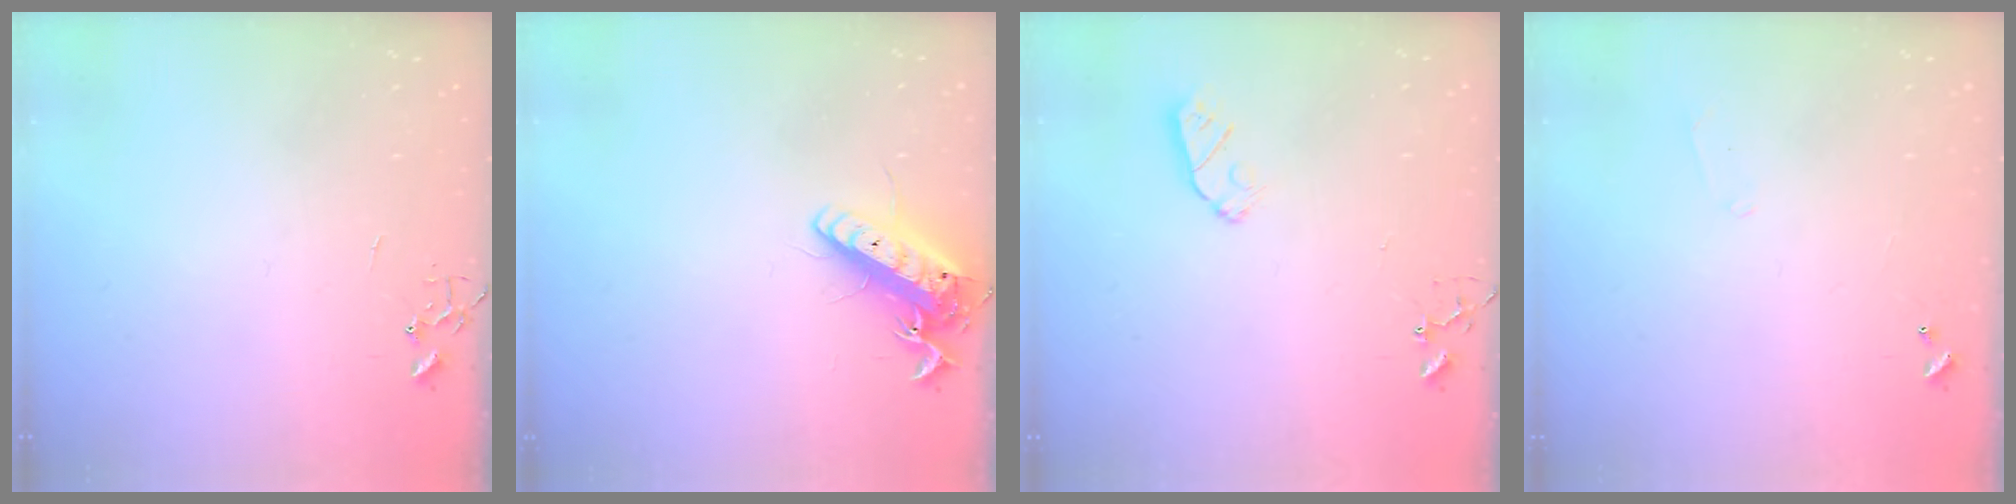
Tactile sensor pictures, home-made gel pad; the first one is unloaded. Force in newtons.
{"total": 13.5, "press": 13.3, "slide": 2.3}
{"total": 5.5, "press": 5.4, "slide": 0.8}
{"total": 5.0, "press": 5.0, "slide": 0.9}